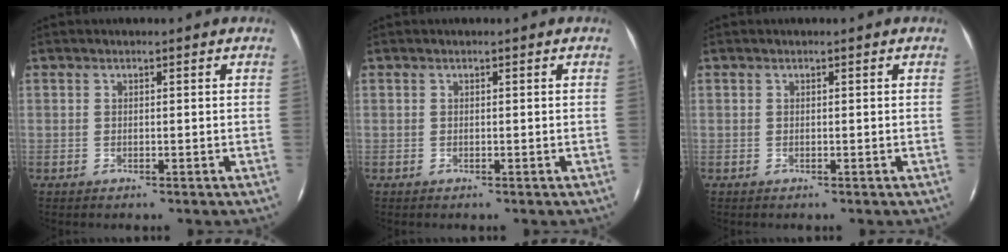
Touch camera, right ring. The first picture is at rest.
{"total": 0.0}
{"total": 0.0}